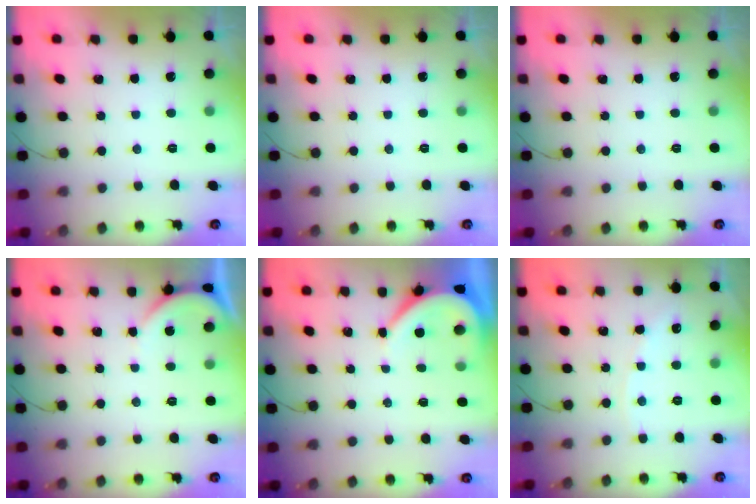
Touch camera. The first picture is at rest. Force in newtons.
{"total": 0.0}
{"total": 0.0}
{"total": 2.8, "press": 2.8, "slide": 0.5}
{"total": 5.1, "press": 5.0, "slide": 0.4}
{"total": 2.4, "press": 2.4, "slide": 0.4}